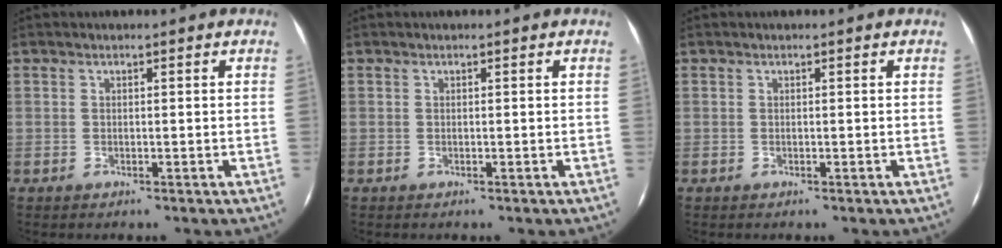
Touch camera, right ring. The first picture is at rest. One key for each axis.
{"total": 0.0}
{"total": 0.0}